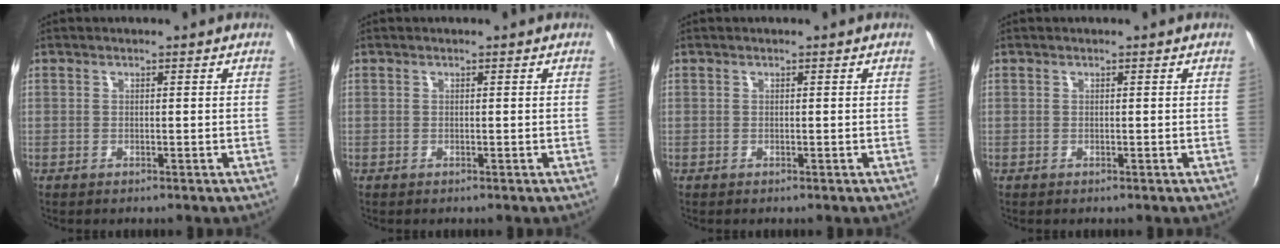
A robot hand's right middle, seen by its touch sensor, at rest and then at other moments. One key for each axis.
{"total": 0.0}
{"total": 0.0}
{"total": 0.0}